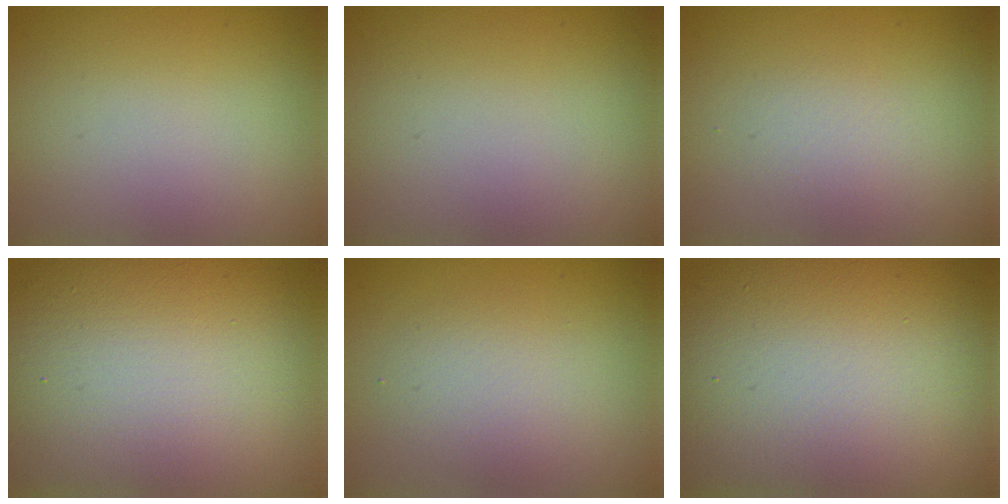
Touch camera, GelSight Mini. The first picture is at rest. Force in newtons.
{"total": 0.0}
{"total": 1.2, "press": 1.2, "slide": 0.1}
{"total": 14.5, "press": 14.5, "slide": 1.0}
{"total": 2.4, "press": 2.4, "slide": 0.2}
{"total": 16.6, "press": 16.5, "slide": 1.5}